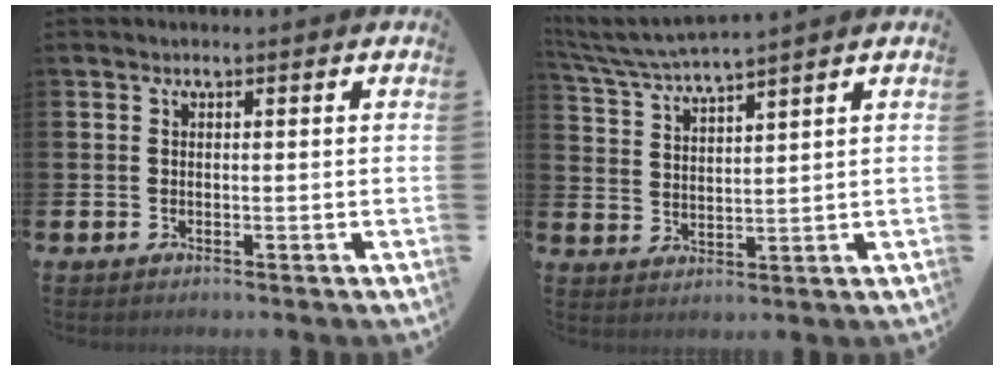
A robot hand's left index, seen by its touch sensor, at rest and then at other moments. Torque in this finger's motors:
{"motor_torque": [0.63, -1.20, 0.03, 0.14]}